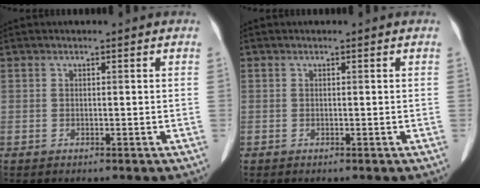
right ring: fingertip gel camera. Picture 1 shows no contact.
{"total": 0.0}